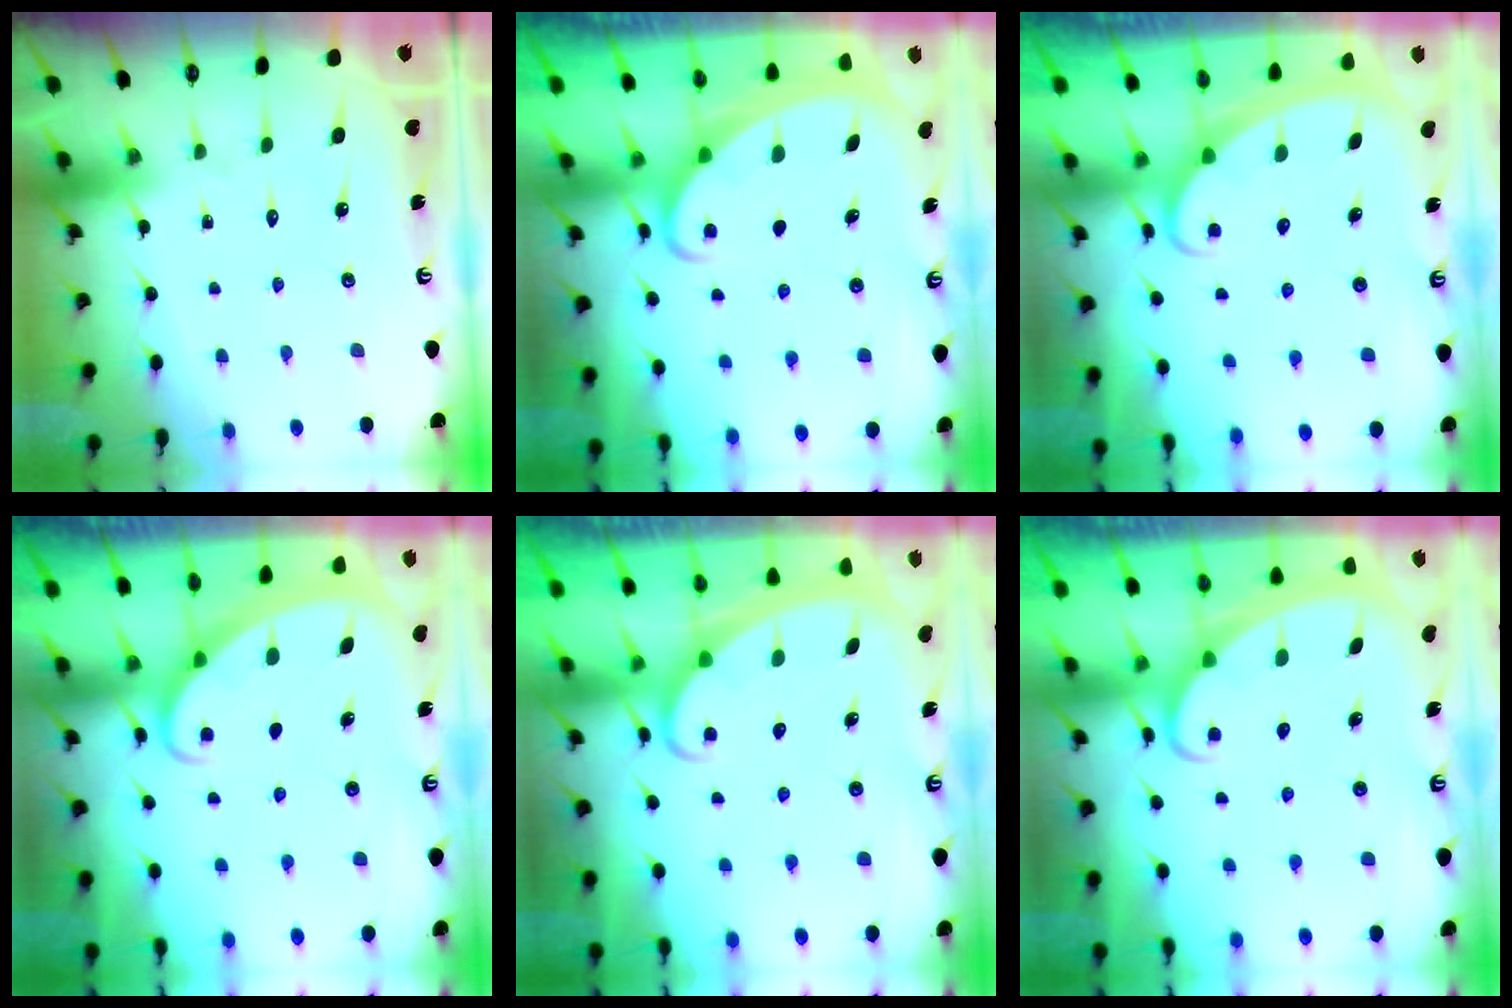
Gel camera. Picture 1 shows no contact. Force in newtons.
{"total": 2.2, "press": 2.2, "slide": 0.3}
{"total": 2.5, "press": 2.5, "slide": 0.3}
{"total": 2.1, "press": 2.1, "slide": 0.1}
{"total": 2.3, "press": 2.3, "slide": 0.3}
{"total": 2.4, "press": 2.3, "slide": 0.3}